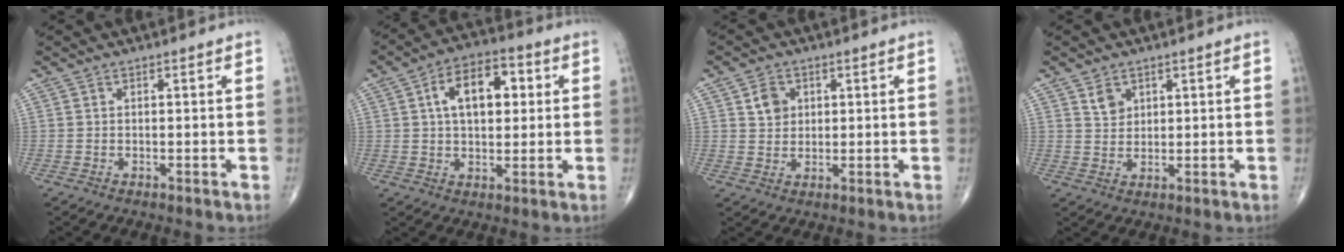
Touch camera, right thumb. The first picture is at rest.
{"total": 11.9, "force": [2.7, 6.9, 9.3], "torque": [-0.123, 0.015, 0.036]}
{"total": 5.8, "force": [1.0, 5.5, 1.7], "torque": [0.009, 0.006, 0.011]}
{"total": 3.2, "force": [1.8, 2.3, 1.3], "torque": [-0.010, -0.015, 0.037]}